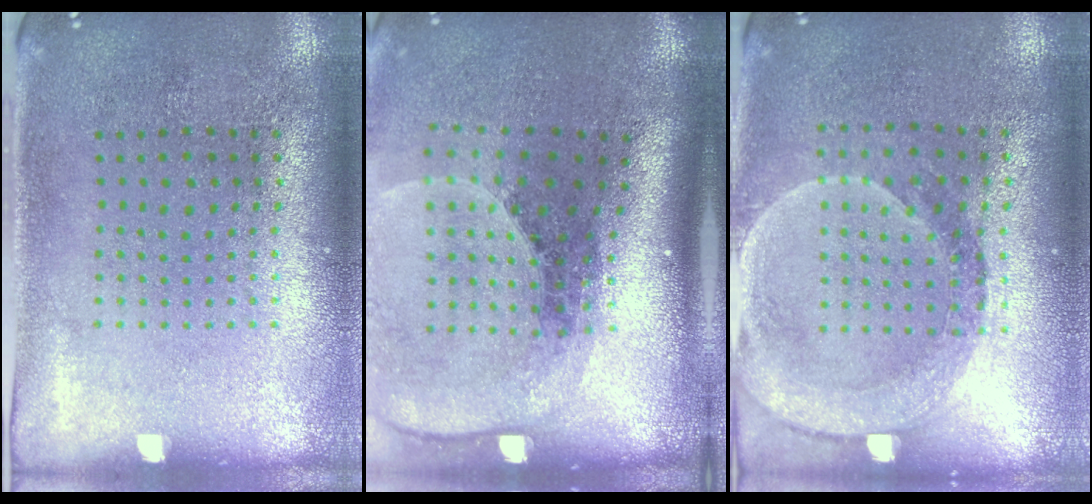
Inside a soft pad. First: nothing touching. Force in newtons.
{"total": 2.7, "press": 1.9, "slide": 2.0}
{"total": 1.6, "press": 1.5, "slide": 0.6}